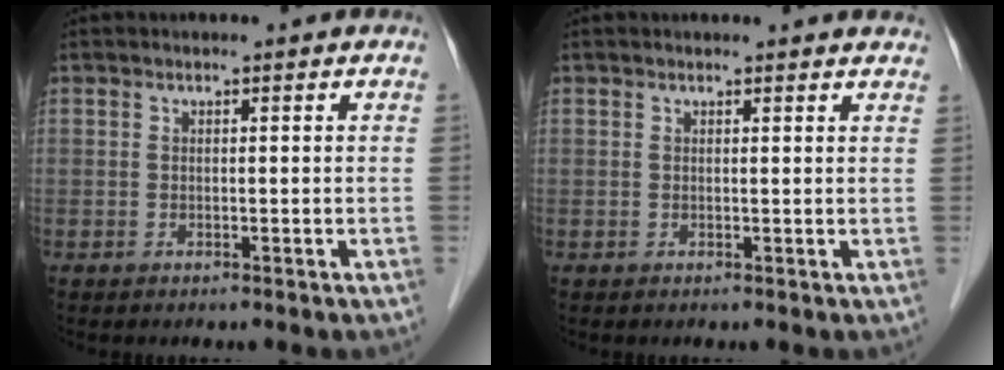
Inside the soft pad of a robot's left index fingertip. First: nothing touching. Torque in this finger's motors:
{"motor_torque": [0.67, -1.08, 0.03, -0.01]}